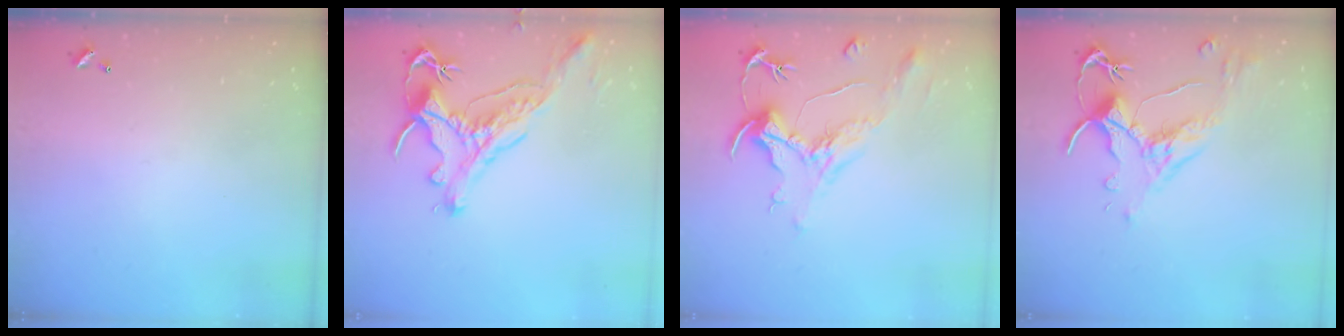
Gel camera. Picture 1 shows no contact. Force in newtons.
{"total": 1.2, "press": 0.9, "slide": 0.9}
{"total": 2.2, "press": 1.7, "slide": 1.3}
{"total": 2.5, "press": 2.1, "slide": 1.4}